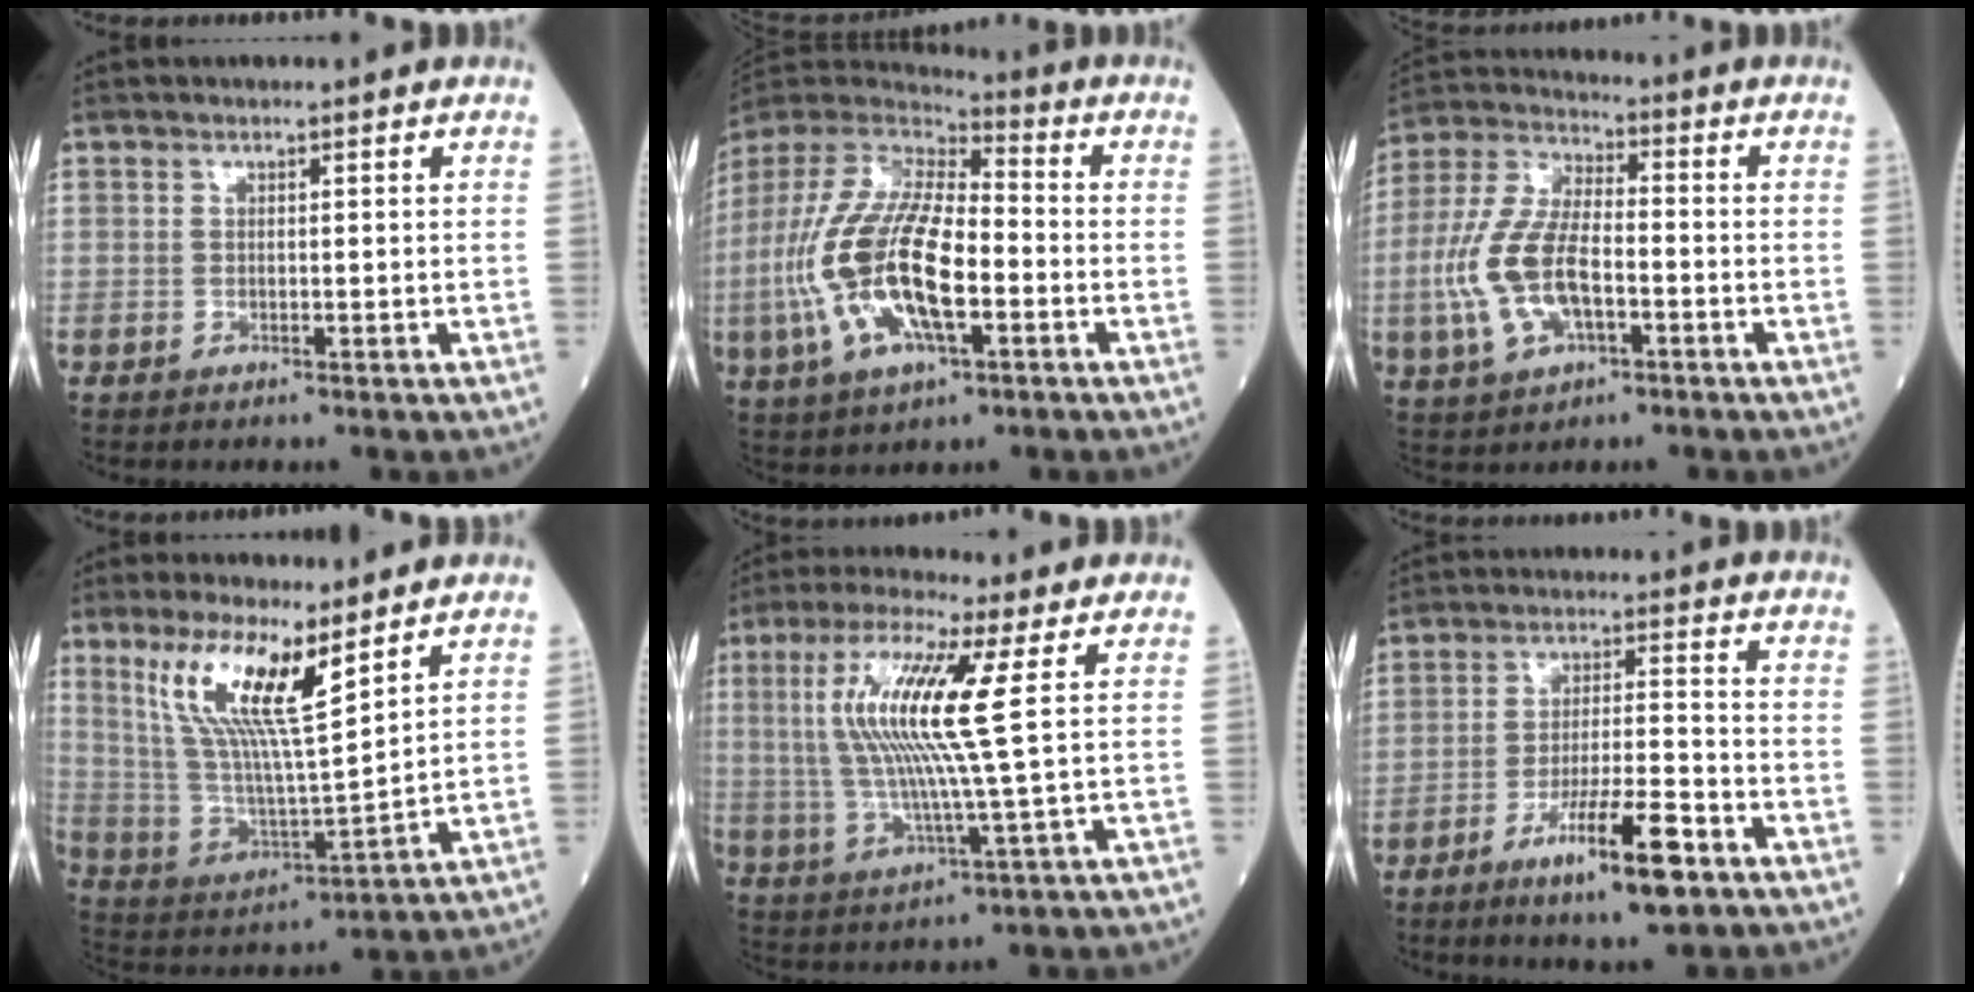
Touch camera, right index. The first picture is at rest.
{"total": 20.1, "force": [-4.3, 7.2, 18.3], "torque": [-0.409, -0.006, -0.078]}
{"total": 12.6, "force": [-3.2, 5.6, 10.8], "torque": [-0.250, 0.007, -0.061]}
{"total": 13.1, "force": [7.4, 1.7, 10.7], "torque": [-0.220, 0.000, 0.147]}
{"total": 13.4, "force": [3.1, -0.1, 13.0], "torque": [-0.281, 0.005, 0.053]}
{"total": 10.2, "force": [-6.0, 0.9, 8.2], "torque": [-0.142, -0.010, -0.102]}